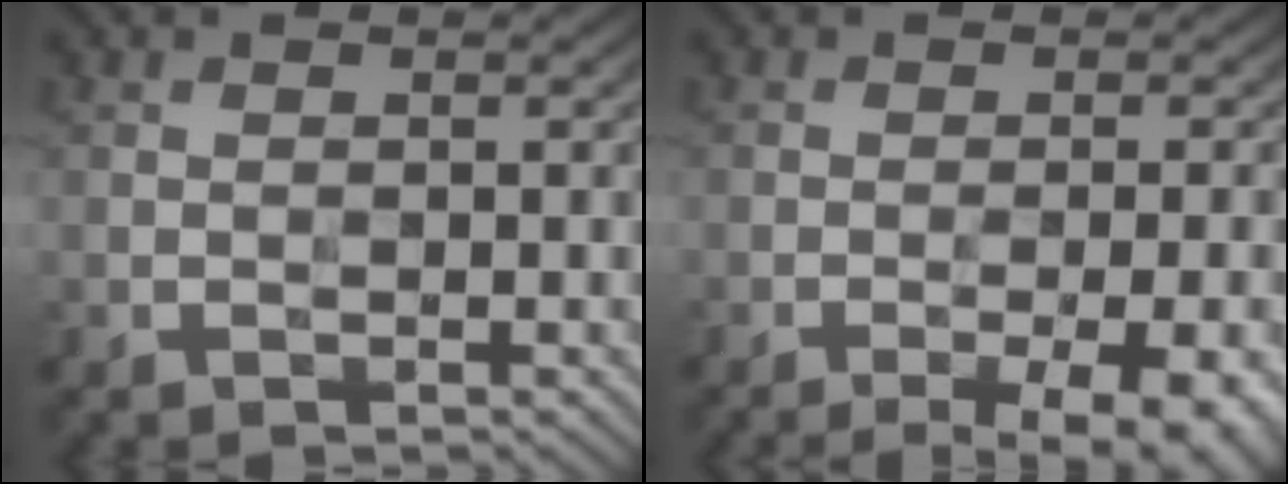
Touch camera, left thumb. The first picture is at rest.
{"total": 8.9, "force": [-4.7, 2.4, 7.2], "torque": [-0.096, -0.004, -0.051]}